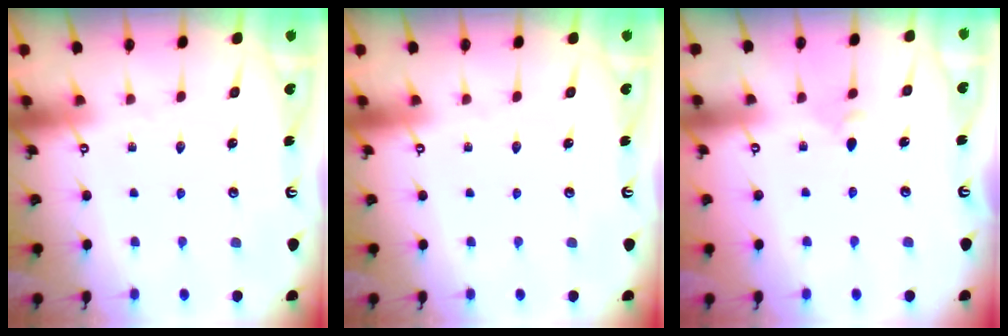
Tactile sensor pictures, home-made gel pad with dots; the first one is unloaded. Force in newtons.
{"total": 0.0}
{"total": 3.1, "press": 3.0, "slide": 0.7}